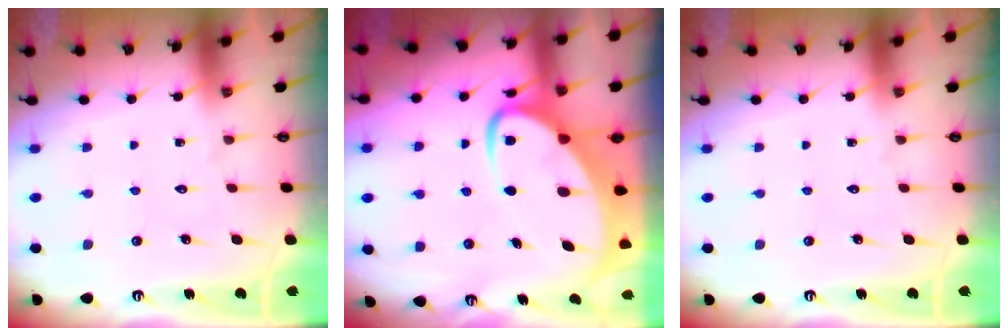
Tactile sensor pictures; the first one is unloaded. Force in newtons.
{"total": 8.3, "press": 8.3, "slide": 0.9}
{"total": 0.0}